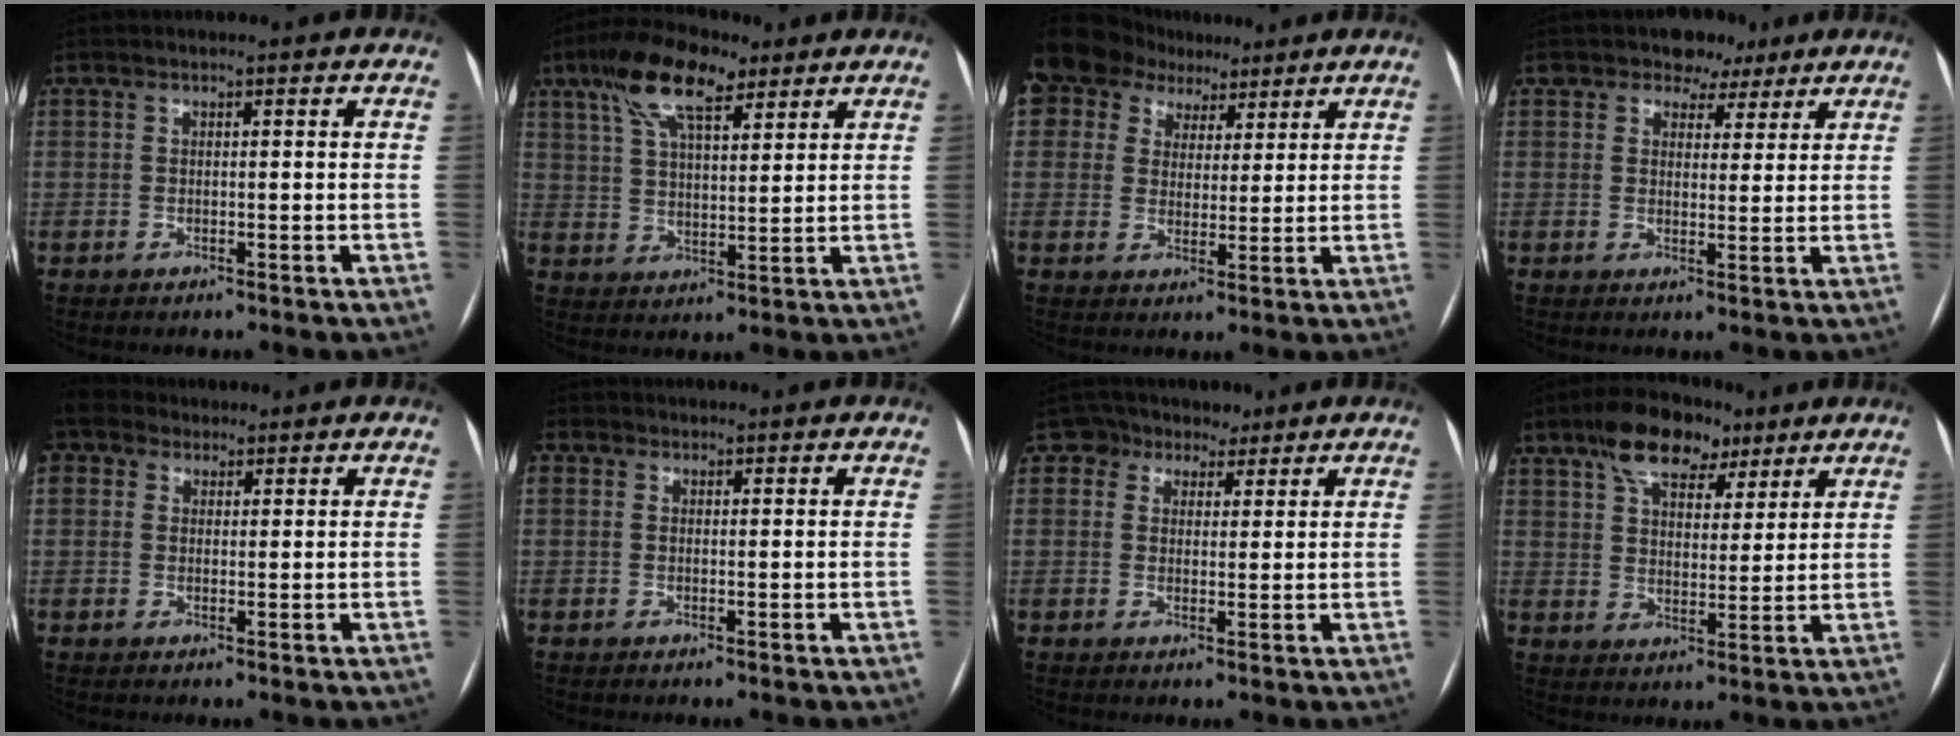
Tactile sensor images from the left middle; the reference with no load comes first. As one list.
[{"total": 11.4, "force": [7.1, 4.0, 8.0], "torque": [-0.158, 0.025, 0.130]}, {"total": 20.3, "force": [12.0, 14.6, 7.3], "torque": [-0.225, 0.077, 0.217]}, {"total": 4.5, "force": [3.2, 3.1, 0.8], "torque": [-0.004, 0.006, 0.046]}, {"total": 5.1, "force": [3.6, 3.4, 1.6], "torque": [-0.044, 0.035, 0.073]}, {"total": 2.6, "force": [0.8, 2.0, 1.5], "torque": [-0.046, 0.018, 0.015]}, {"total": 4.5, "force": [3.0, 3.3, 0.2], "torque": [0.000, 0.017, 0.046]}, {"total": 10.7, "force": [7.0, 5.4, 6.1], "torque": [-0.105, 0.025, 0.117]}]